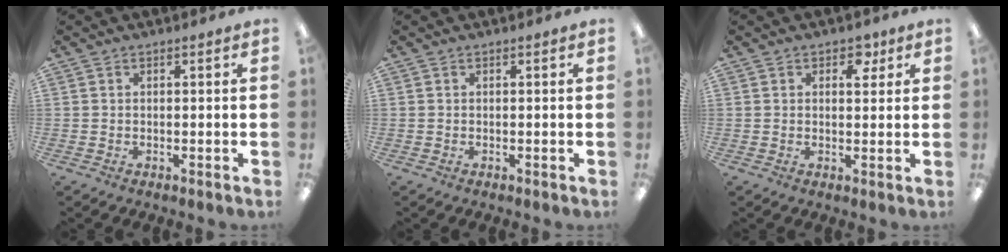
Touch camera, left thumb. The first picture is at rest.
{"total": 0.0}
{"total": 4.0, "force": [2.1, 2.5, 2.3], "torque": [-0.009, -0.010, 0.029]}